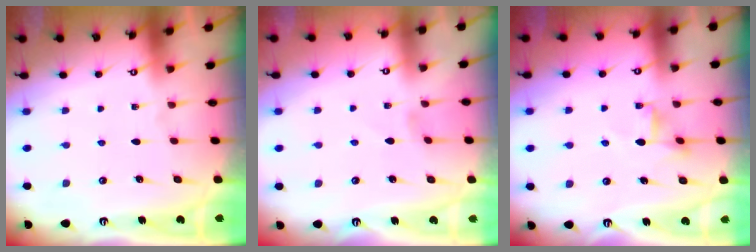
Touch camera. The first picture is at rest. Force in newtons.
{"total": 0.0}
{"total": 4.5, "press": 4.5, "slide": 0.5}